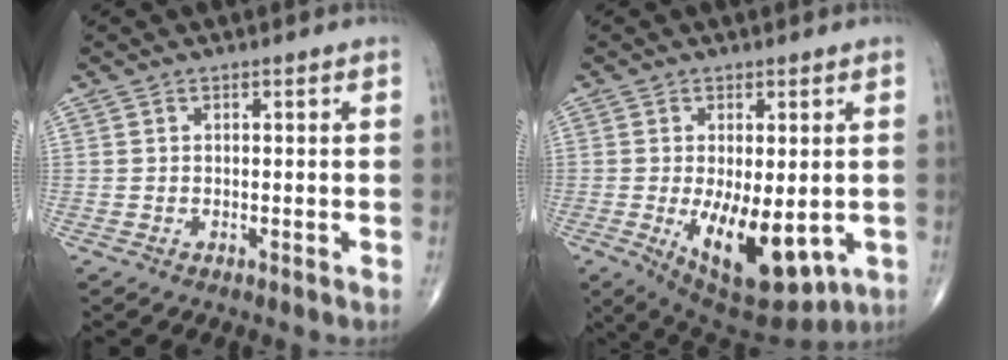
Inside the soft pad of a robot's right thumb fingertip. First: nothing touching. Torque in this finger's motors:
{"motor_torque": [1.67, 1.52, 0.68, -0.73, 0.41]}